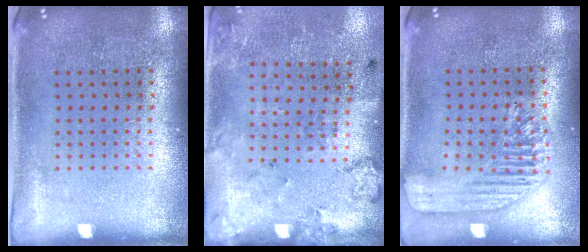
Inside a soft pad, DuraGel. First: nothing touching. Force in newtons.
{"total": 2.2, "press": 1.4, "slide": 1.7}
{"total": 1.7, "press": 1.5, "slide": 0.7}